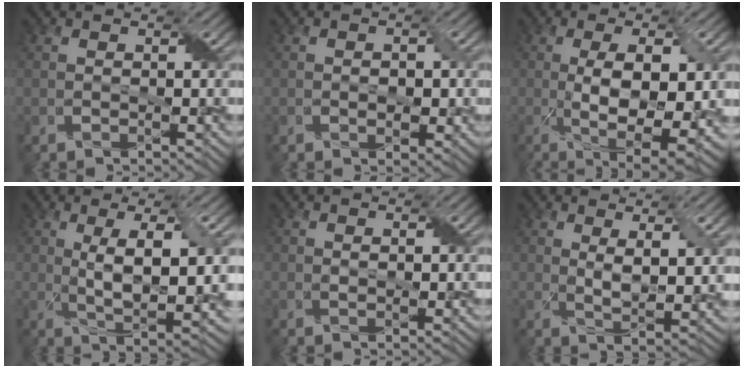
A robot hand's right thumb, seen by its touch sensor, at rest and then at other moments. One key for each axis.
{"total": 2.4, "fx": -0.4, "fy": 1.6, "fz": 1.8, "tx": -0.026, "ty": -0.006, "tz": -0.004}
{"total": 10.6, "fx": -1.6, "fy": 3.8, "fz": 9.7, "tx": -0.162, "ty": -0.006, "tz": -0.016}
{"total": 9.4, "fx": 0.9, "fy": 2.4, "fz": 9.1, "tx": -0.154, "ty": 0.003, "tz": 0.020}
{"total": 0.8, "fx": 0.2, "fy": 0.3, "fz": 0.7, "tx": -0.015, "ty": 0.001, "tz": 0.004}
{"total": 4.9, "fx": 1.7, "fy": 1.1, "fz": 4.4, "tx": -0.087, "ty": -0.006, "tz": 0.034}